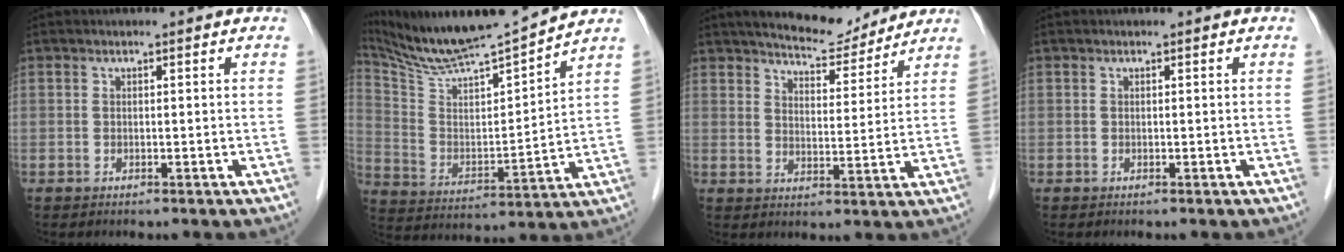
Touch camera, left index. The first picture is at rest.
{"total": 14.0, "force": [13.1, -1.1, 4.7], "torque": [-0.098, -0.010, 0.242]}
{"total": 8.4, "force": [7.8, 2.0, 2.5], "torque": [-0.038, -0.005, 0.117]}
{"total": 0.0}